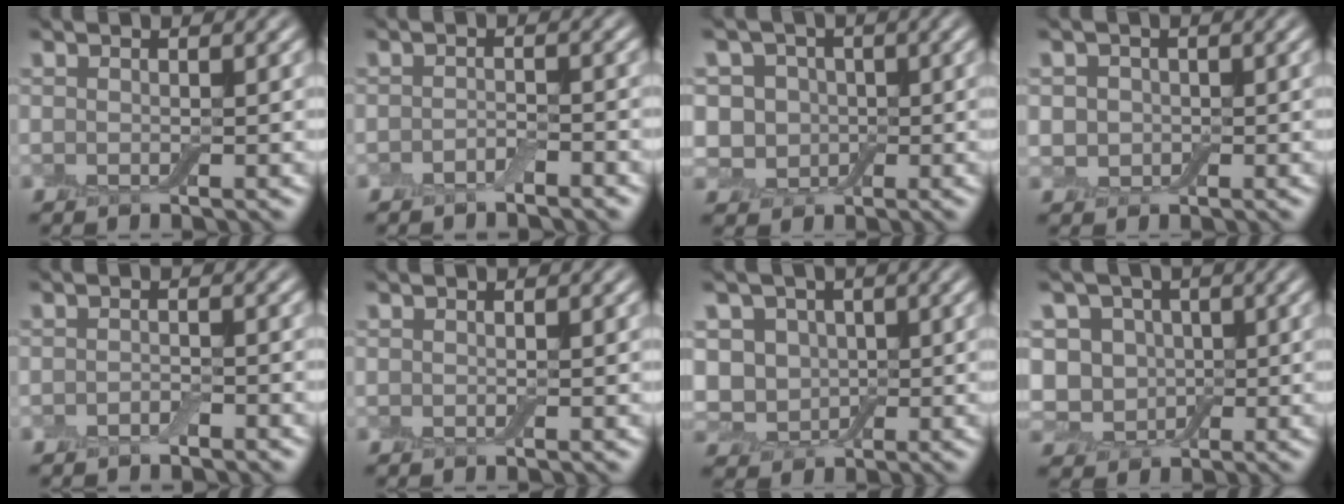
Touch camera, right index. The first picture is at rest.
{"total": 1.3, "force": [-1.0, 0.4, 0.6], "torque": [-0.013, 0.004, -0.021]}
{"total": 5.3, "force": [1.3, 4.7, 2.2], "torque": [-0.026, 0.024, -0.015]}
{"total": 3.0, "force": [0.5, 2.7, 1.1], "torque": [-0.002, 0.014, -0.021]}
{"total": 1.0, "force": [-0.8, 0.4, 0.4], "torque": [-0.009, 0.003, -0.017]}
{"total": 0.0}
{"total": 4.7, "force": [0.8, 4.2, 2.0], "torque": [-0.019, 0.014, -0.010]}
{"total": 5.8, "force": [1.3, 5.0, 2.7], "torque": [-0.035, 0.021, -0.015]}